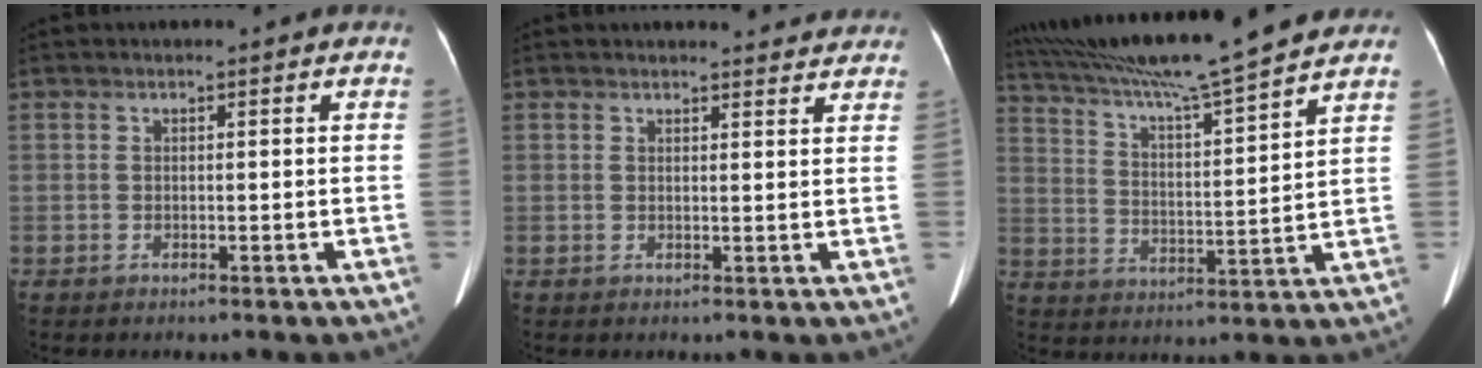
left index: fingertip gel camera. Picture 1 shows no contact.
{"total": 7.1, "force": [6.9, 1.2, 1.3], "torque": [0.000, 0.000, 0.057]}
{"total": 19.4, "force": [16.8, -0.7, 9.5], "torque": [-0.170, 0.012, 0.266]}